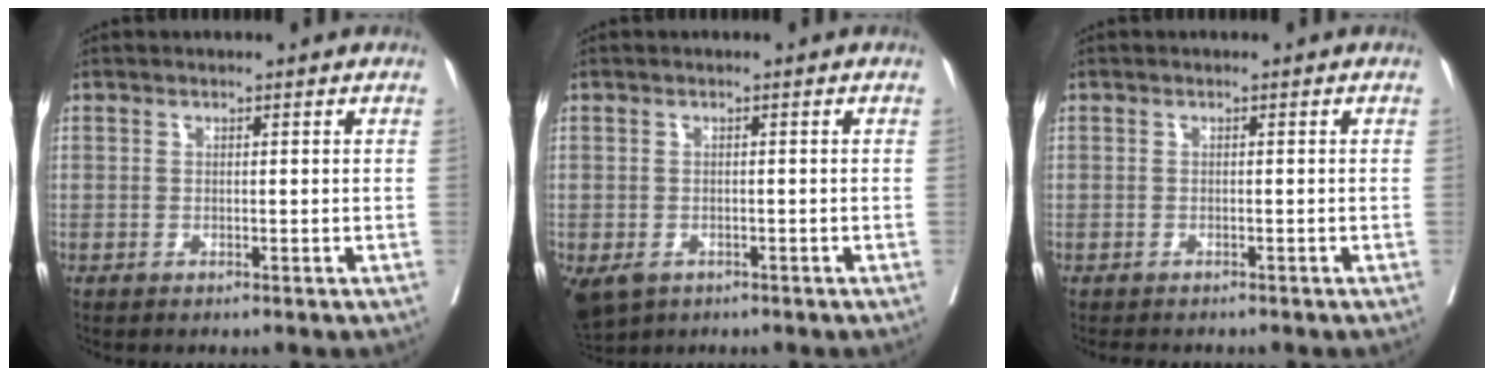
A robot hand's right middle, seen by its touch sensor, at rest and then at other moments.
{"total": 6.4, "force": [-3.6, 4.4, 2.9], "torque": [-0.063, -0.010, -0.053]}
{"total": 3.3, "force": [-2.9, 1.3, 1.1], "torque": [-0.016, -0.006, -0.039]}